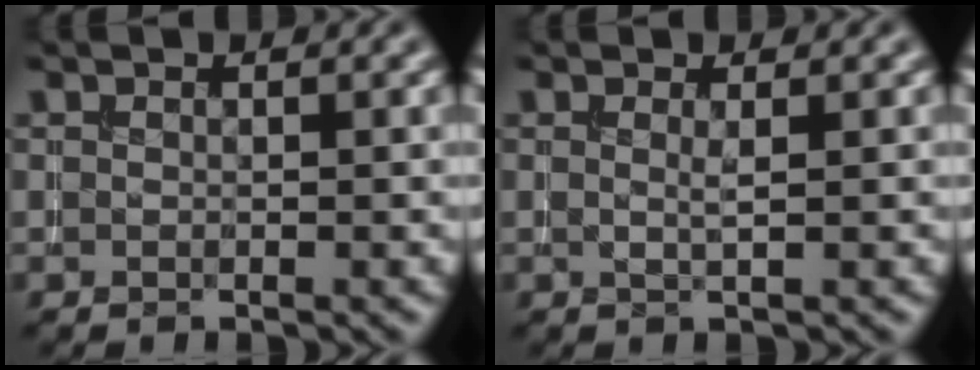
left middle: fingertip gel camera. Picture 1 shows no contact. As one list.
[{"total": 0.9, "force": [0.2, 0.1, 0.8], "torque": [-0.014, -0.002, 0.001]}]